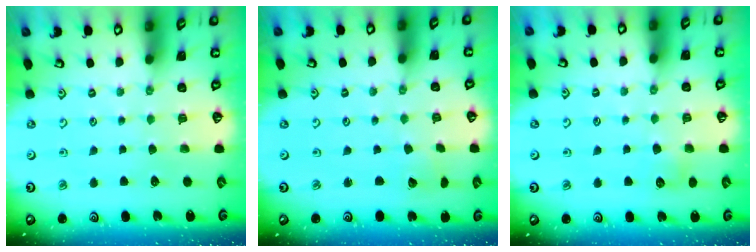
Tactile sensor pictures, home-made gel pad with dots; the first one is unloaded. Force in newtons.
{"total": 2.6, "press": 2.6, "slide": 0.3}
{"total": 5.8, "press": 5.8, "slide": 0.7}